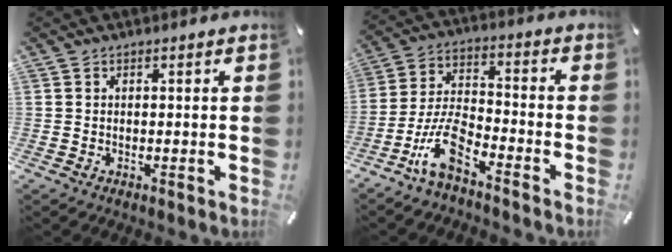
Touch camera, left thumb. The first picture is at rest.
{"total": 11.4, "force": [-7.9, 4.0, 7.2], "torque": [-0.173, 0.020, -0.155]}